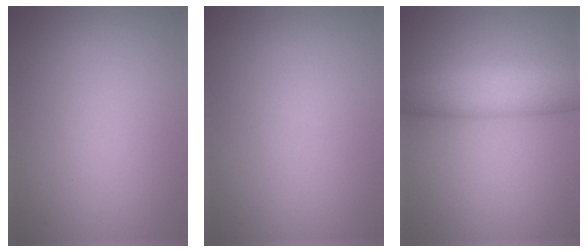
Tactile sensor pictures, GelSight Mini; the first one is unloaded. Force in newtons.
{"total": 0.0}
{"total": 5.3, "press": 5.3, "slide": 0.1}